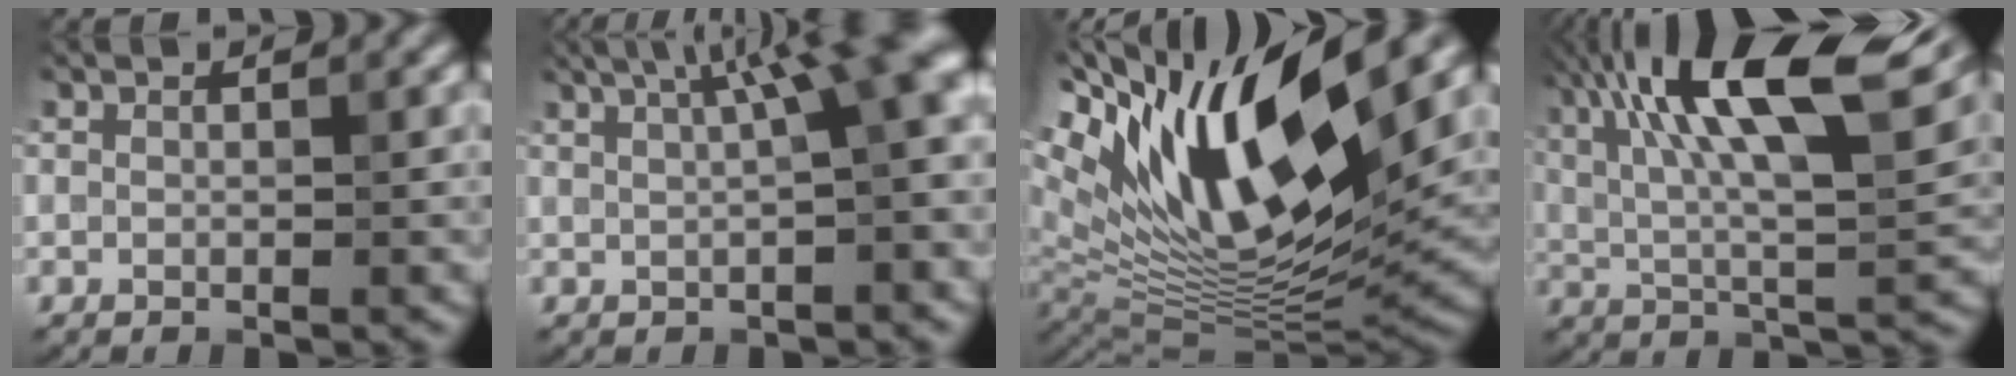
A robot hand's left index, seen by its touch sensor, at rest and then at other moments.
{"total": 10.3, "force": [3.5, 2.8, 9.3], "torque": [-0.081, 0.036, 0.045]}
{"total": 17.1, "force": [6.5, 5.9, 14.7], "torque": [-0.275, 0.010, 0.107]}
{"total": 15.8, "force": [7.0, 4.4, 13.4], "torque": [-0.242, 0.021, 0.119]}